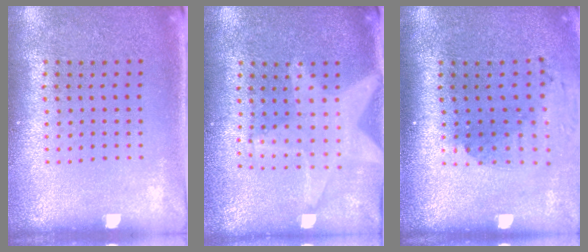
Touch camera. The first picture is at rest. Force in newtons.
{"total": 2.0, "press": 1.7, "slide": 1.0}
{"total": 1.9, "press": 1.5, "slide": 1.2}